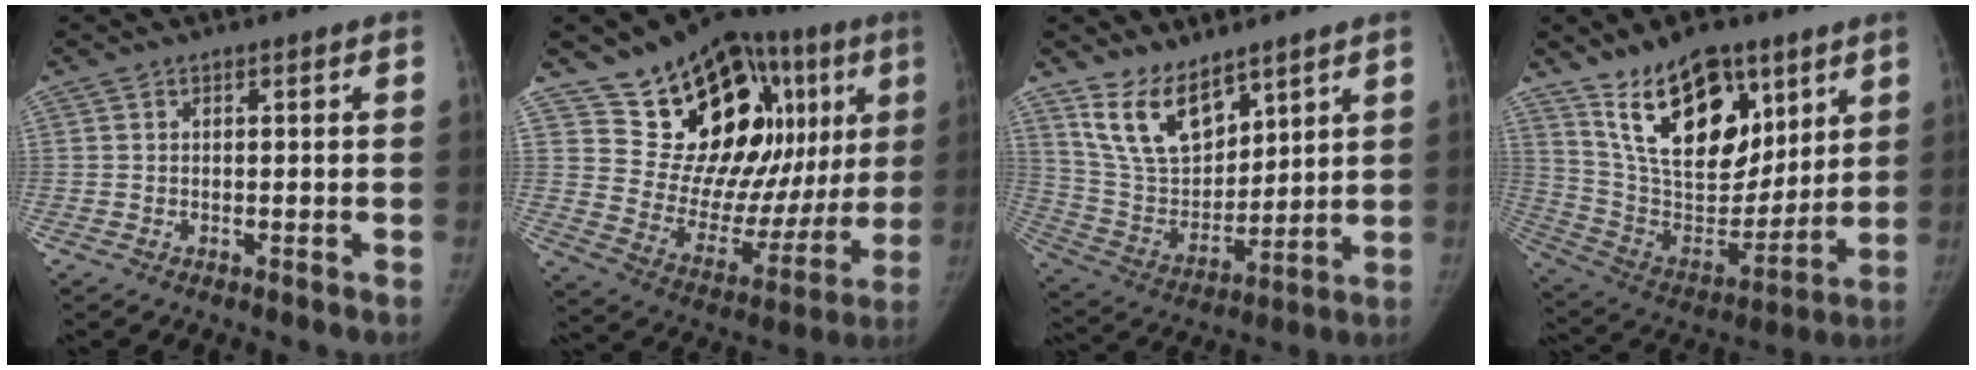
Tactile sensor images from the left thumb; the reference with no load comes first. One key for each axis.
{"total": 28.4, "fx": 12.3, "fy": 15.7, "fz": 20.3, "tx": -0.236, "ty": -0.013, "tz": 0.206}
{"total": 13.6, "fx": 9.4, "fy": 6.9, "fz": 7.0, "tx": -0.097, "ty": -0.058, "tz": 0.200}
{"total": 22.6, "fx": 13.0, "fy": 12.1, "fz": 14.1, "tx": -0.186, "ty": -0.064, "tz": 0.240}